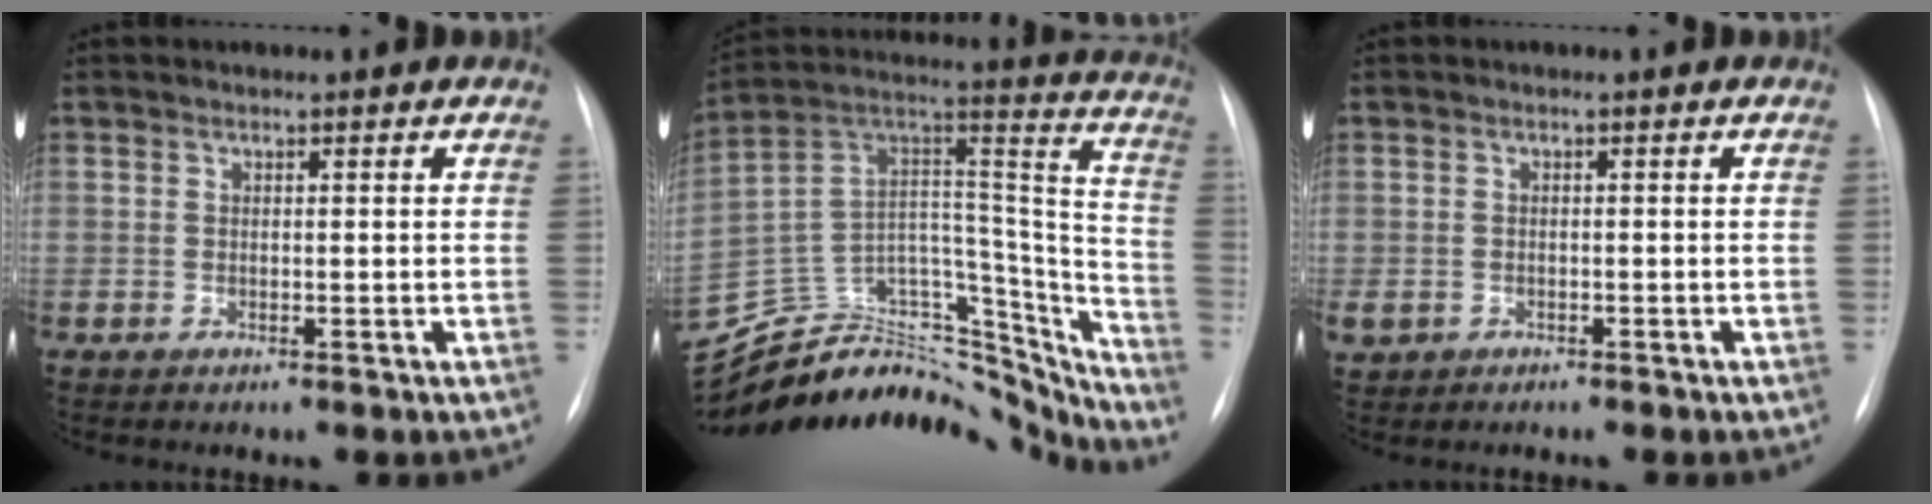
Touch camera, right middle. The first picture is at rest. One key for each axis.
{"total": 34.4, "fx": -30.9, "fy": 11.3, "fz": 10.1, "tx": -0.180, "ty": 0.050, "tz": -0.440}
{"total": 3.0, "fx": -1.8, "fy": 2.0, "fz": 1.2, "tx": -0.028, "ty": 0.001, "tz": -0.025}